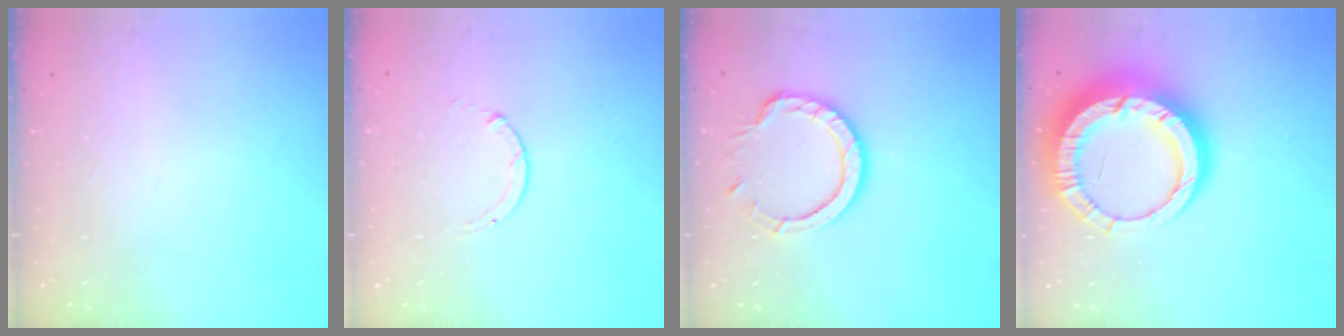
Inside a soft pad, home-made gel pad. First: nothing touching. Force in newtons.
{"total": 0.8, "press": 0.7, "slide": 0.1}
{"total": 10.8, "press": 10.7, "slide": 1.3}
{"total": 20.6, "press": 20.5, "slide": 1.9}